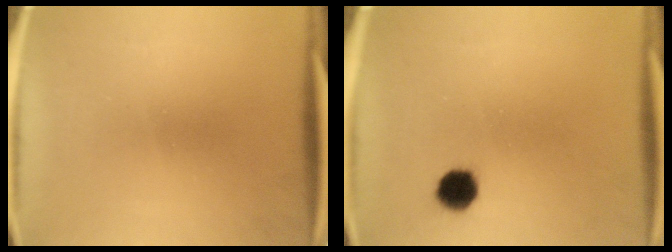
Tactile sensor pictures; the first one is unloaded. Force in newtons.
{"total": 5.0}